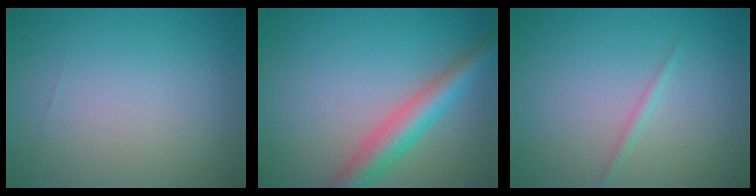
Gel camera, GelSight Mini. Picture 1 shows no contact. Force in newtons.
{"total": 4.8, "press": 4.8, "slide": 0.2}
{"total": 0.8, "press": 0.8, "slide": 0.1}